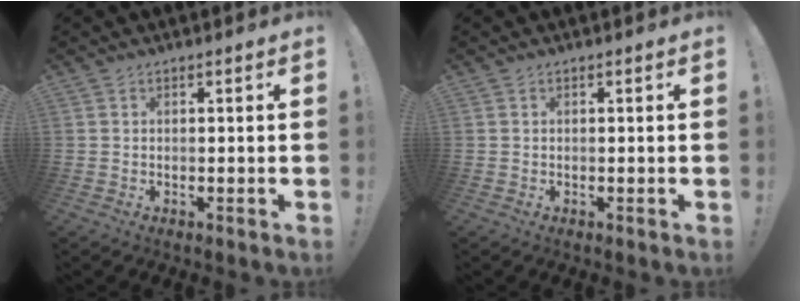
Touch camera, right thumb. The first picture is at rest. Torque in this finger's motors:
{"motor_torque": [0.00, 0.00, -0.25, 0.25, 0.02]}